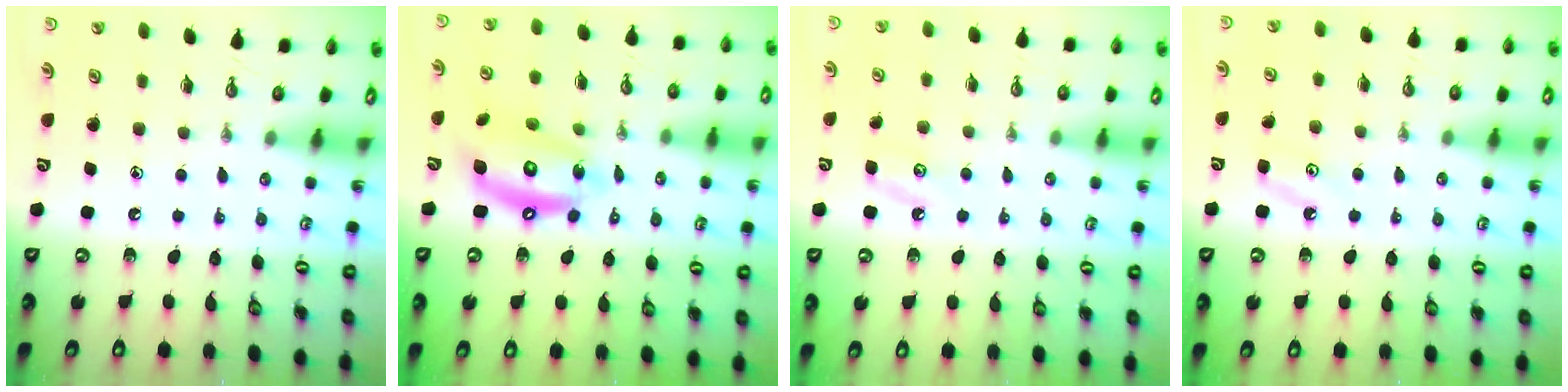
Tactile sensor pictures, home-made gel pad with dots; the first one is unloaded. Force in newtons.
{"total": 13.6, "press": 13.6, "slide": 1.2}
{"total": 4.9, "press": 4.9, "slide": 0.5}
{"total": 3.5, "press": 3.4, "slide": 0.8}